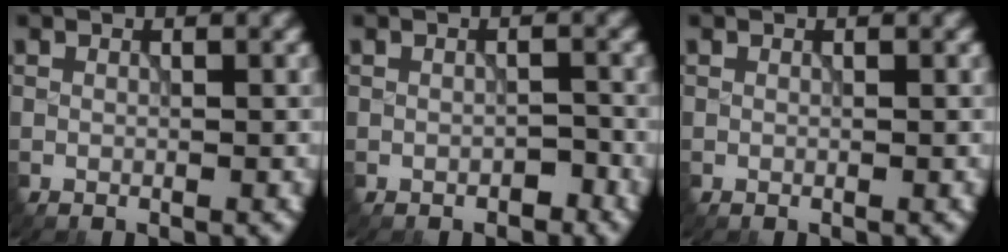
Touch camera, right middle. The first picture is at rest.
{"total": 1.1, "force": [-0.8, 0.6, 0.5], "torque": [-0.010, -0.002, -0.012]}
{"total": 0.0}